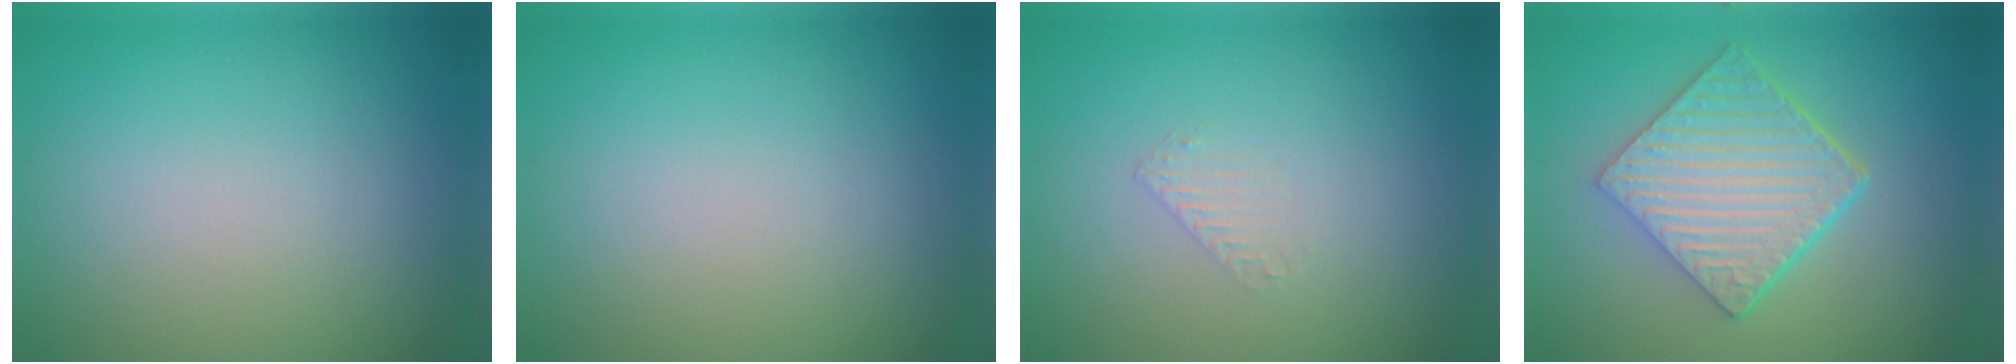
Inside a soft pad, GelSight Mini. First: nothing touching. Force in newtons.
{"total": 0.0}
{"total": 0.6, "press": 0.4, "slide": 0.5}
{"total": 6.0, "press": 4.6, "slide": 3.9}